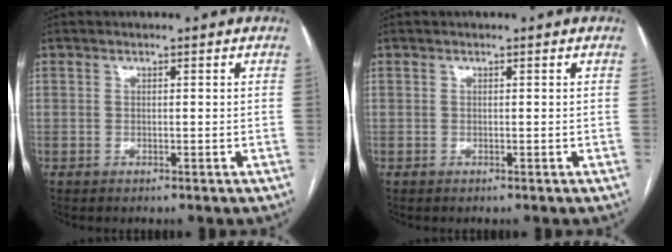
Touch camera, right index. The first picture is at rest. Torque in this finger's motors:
{"motor_torque": [0.00, 0.00, 0.00, 0.00]}